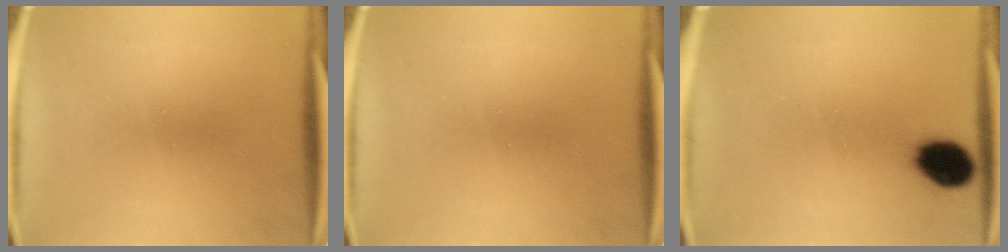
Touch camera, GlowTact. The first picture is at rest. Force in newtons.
{"total": 0.0}
{"total": 7.8}